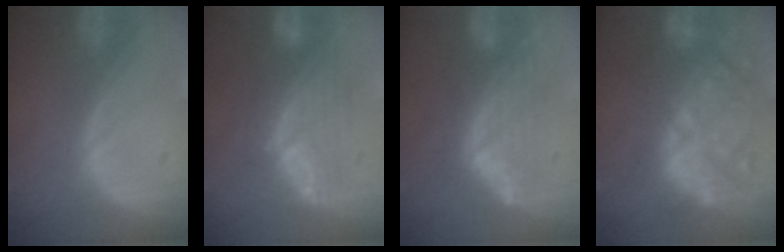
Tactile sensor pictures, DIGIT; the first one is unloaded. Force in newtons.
{"total": 7.3, "press": 7.1, "slide": 1.3}
{"total": 7.0, "press": 6.4, "slide": 2.8}
{"total": 11.0, "press": 10.9, "slide": 1.8}